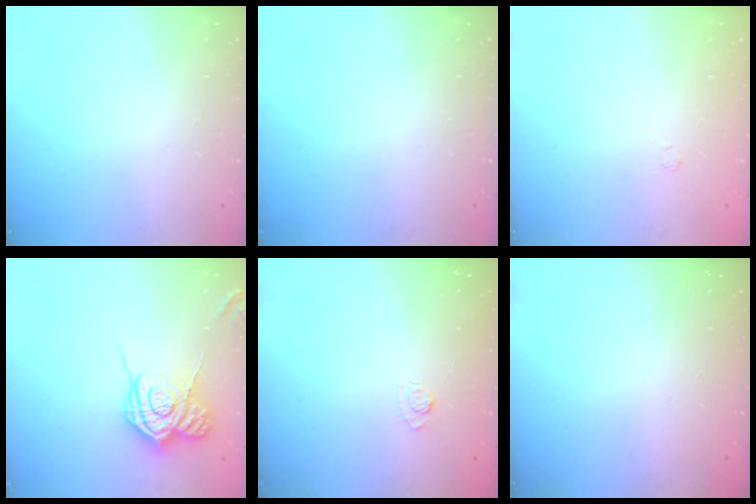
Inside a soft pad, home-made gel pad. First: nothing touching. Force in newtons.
{"total": 0.0}
{"total": 1.7, "press": 1.2, "slide": 1.1}
{"total": 14.2, "press": 14.1, "slide": 0.8}
{"total": 2.2, "press": 1.8, "slide": 1.3}
{"total": 2.3, "press": 2.2, "slide": 0.7}